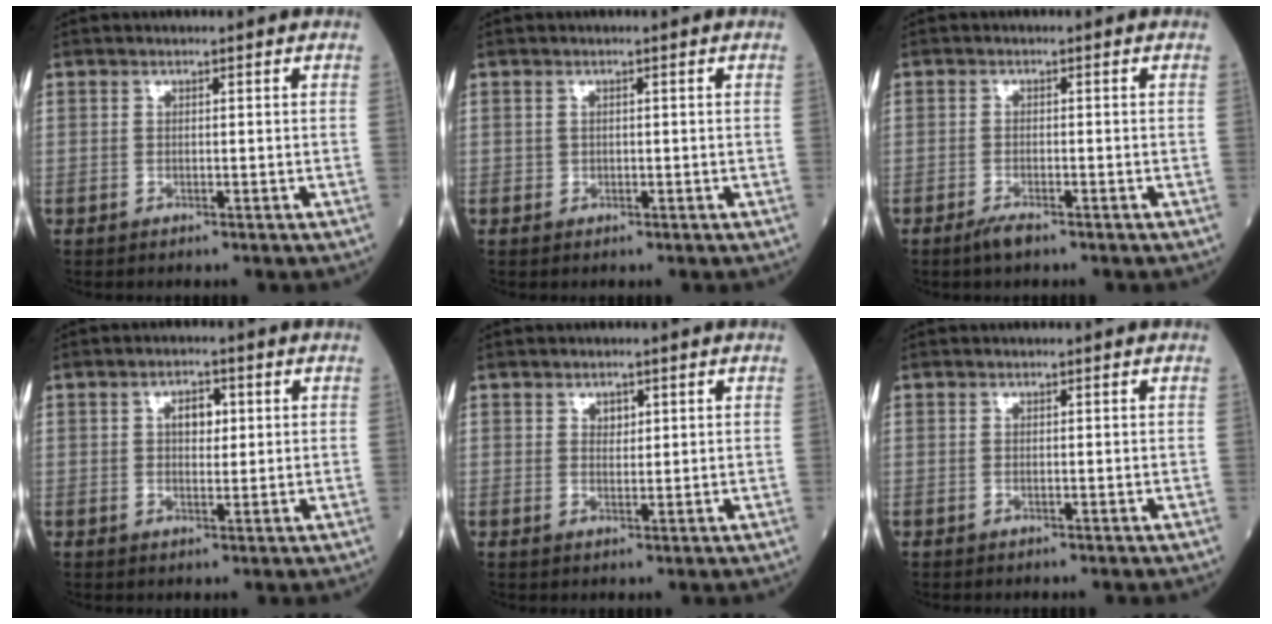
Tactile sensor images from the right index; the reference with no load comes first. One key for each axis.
{"total": 0.5, "fx": 0.0, "fy": 0.5, "fz": 0.1, "tx": 0.001, "ty": 0.003, "tz": -0.002}
{"total": 2.0, "fx": -1.6, "fy": 0.3, "fz": 1.3, "tx": -0.032, "ty": -0.004, "tz": -0.030}
{"total": 3.2, "fx": 0.8, "fy": 1.8, "fz": 2.6, "tx": -0.040, "ty": 0.006, "tz": 0.012}
{"total": 1.6, "fx": 0.9, "fy": 1.1, "fz": 0.8, "tx": -0.010, "ty": -0.002, "tz": 0.015}
{"total": 0.0}